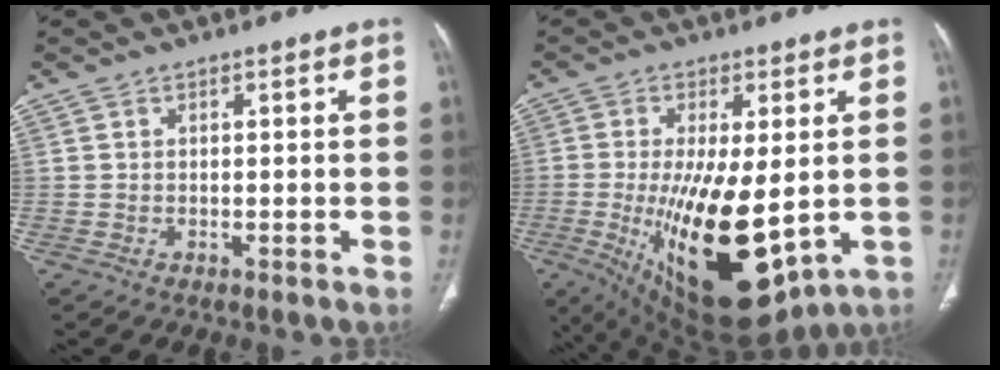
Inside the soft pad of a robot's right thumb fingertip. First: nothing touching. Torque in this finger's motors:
{"motor_torque": [3.80, 1.20, 2.32, -0.45, 0.95]}